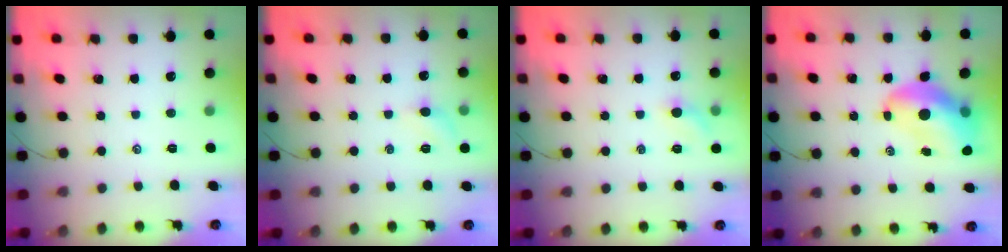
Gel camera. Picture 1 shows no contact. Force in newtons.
{"total": 5.1, "press": 4.9, "slide": 1.4}
{"total": 4.9, "press": 4.6, "slide": 1.6}
{"total": 13.1, "press": 12.6, "slide": 3.7}